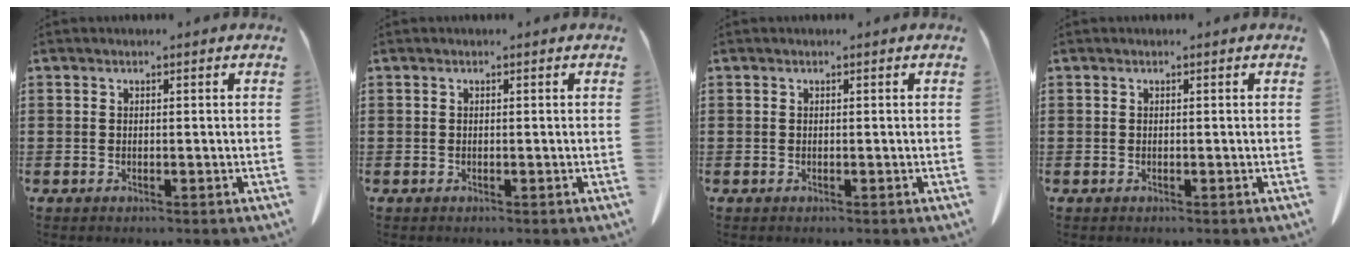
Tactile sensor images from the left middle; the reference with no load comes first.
{"total": 0.0}
{"total": 0.0}
{"total": 0.0}